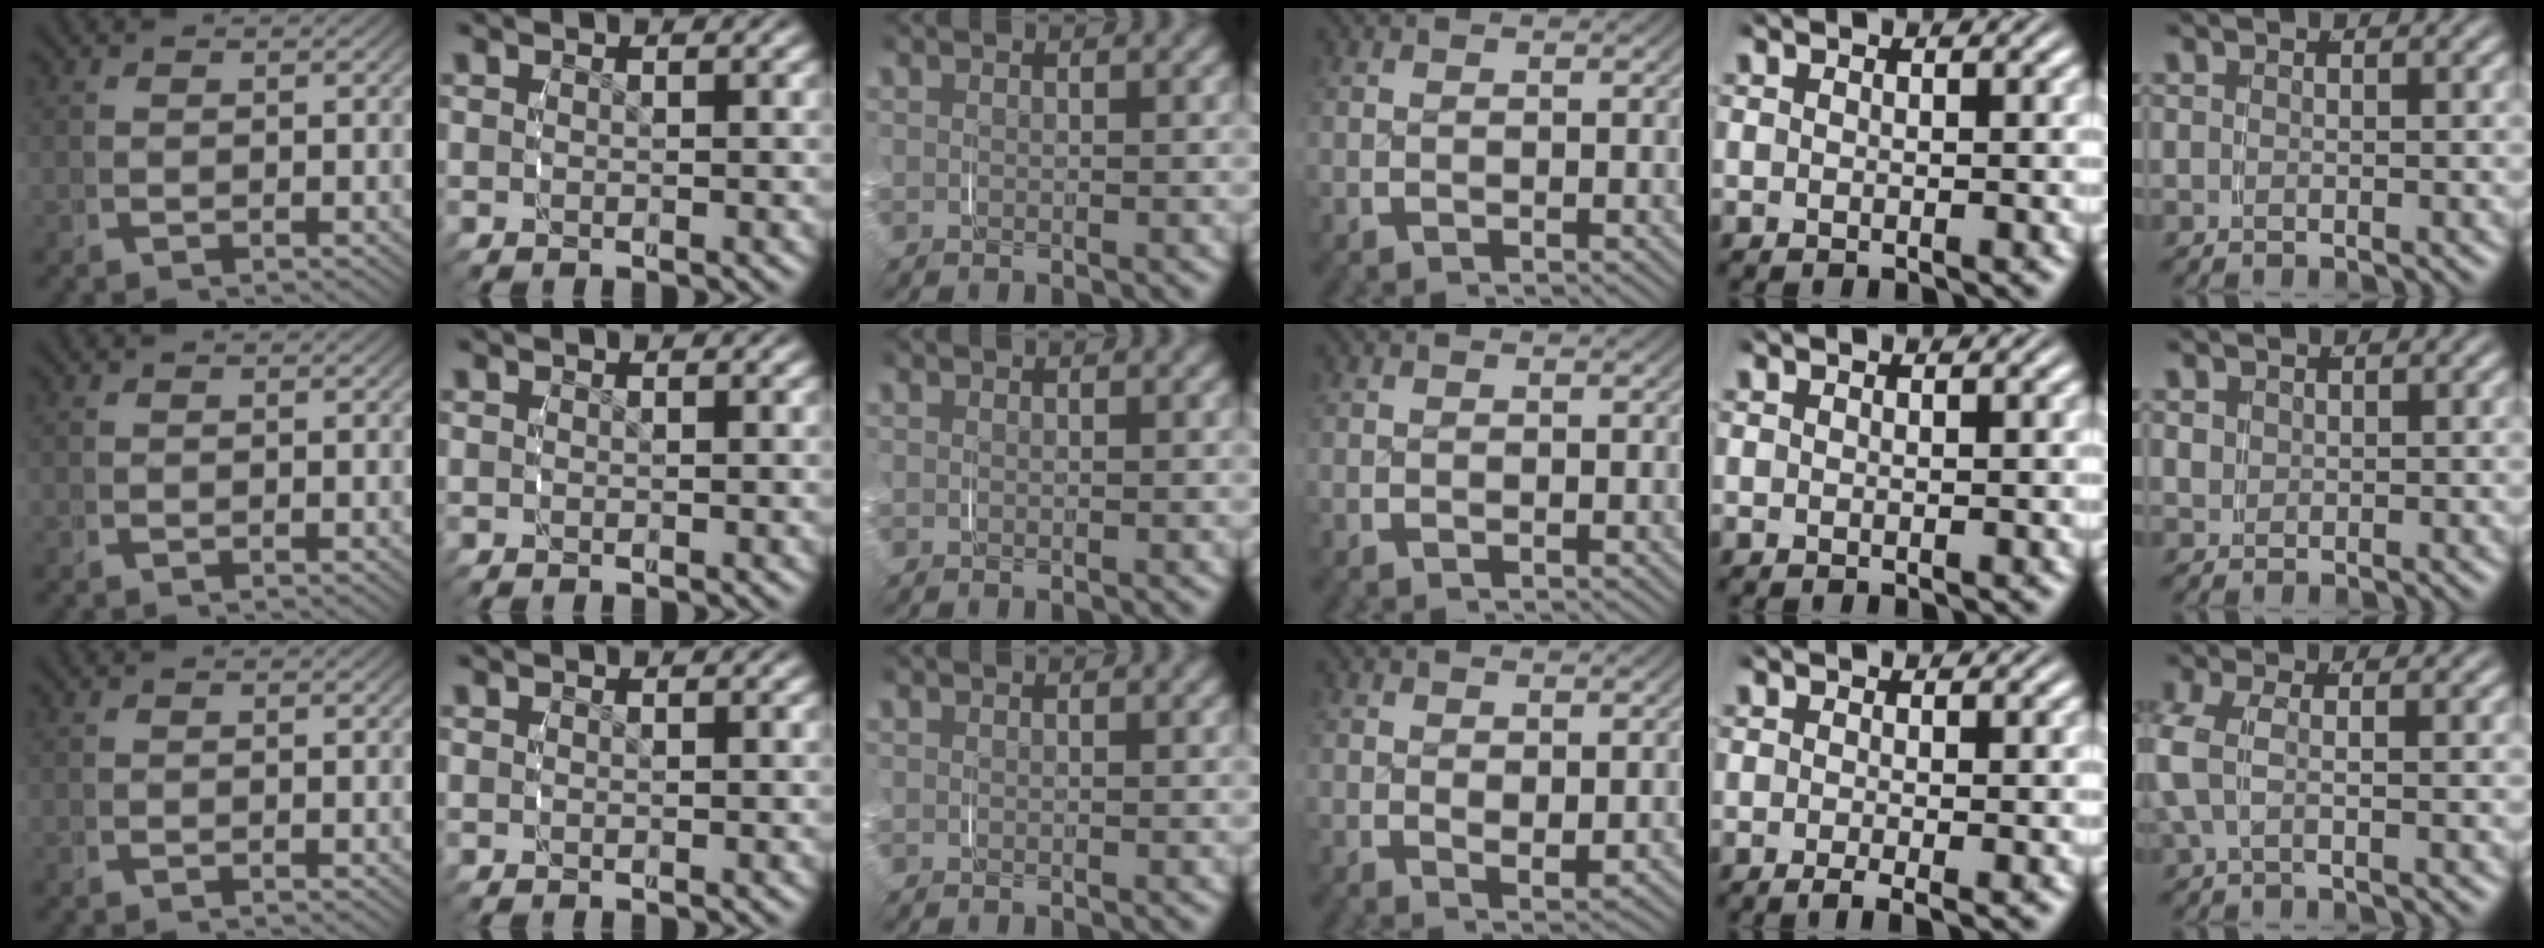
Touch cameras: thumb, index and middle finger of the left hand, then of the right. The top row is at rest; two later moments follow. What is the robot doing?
{"motion": "grasp_and_lifting", "object": "toothpaste"}